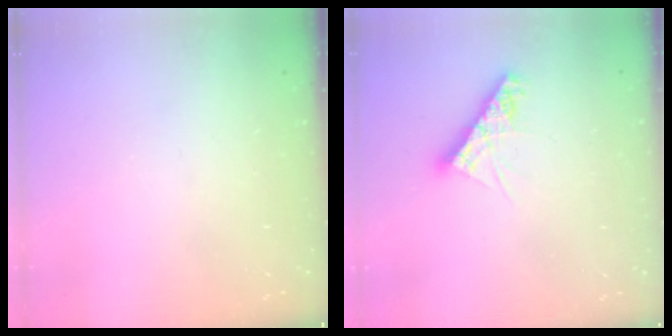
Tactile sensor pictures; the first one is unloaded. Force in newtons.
{"total": 9.3, "press": 9.3, "slide": 0.9}